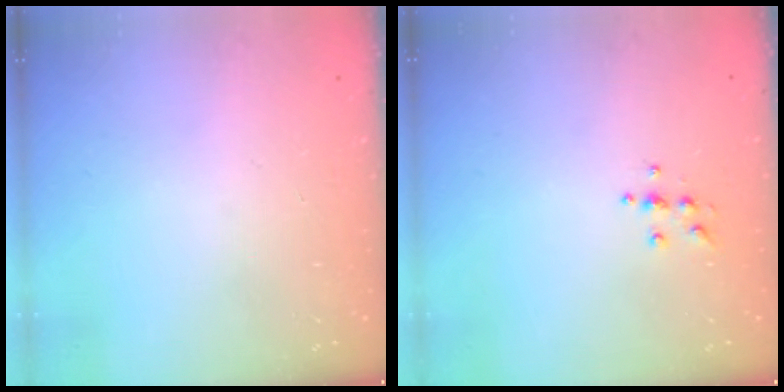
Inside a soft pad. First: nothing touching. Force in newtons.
{"total": 4.3, "press": 4.3, "slide": 0.6}